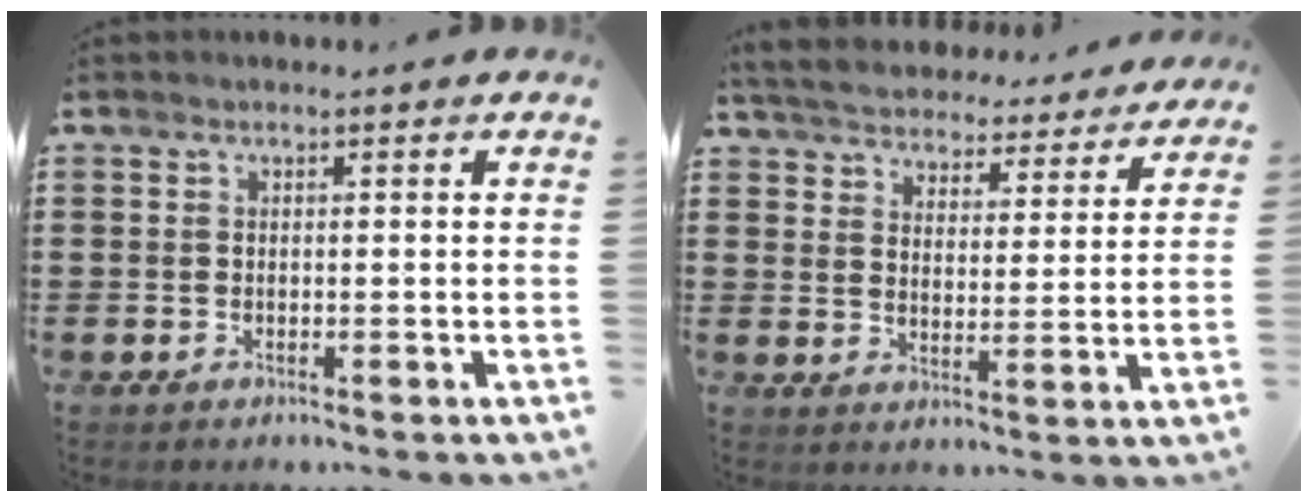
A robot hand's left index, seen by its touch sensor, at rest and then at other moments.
{"total": 5.2, "force": [5.2, 0.2, 0.0], "torque": [-0.031, -0.039, 0.088]}